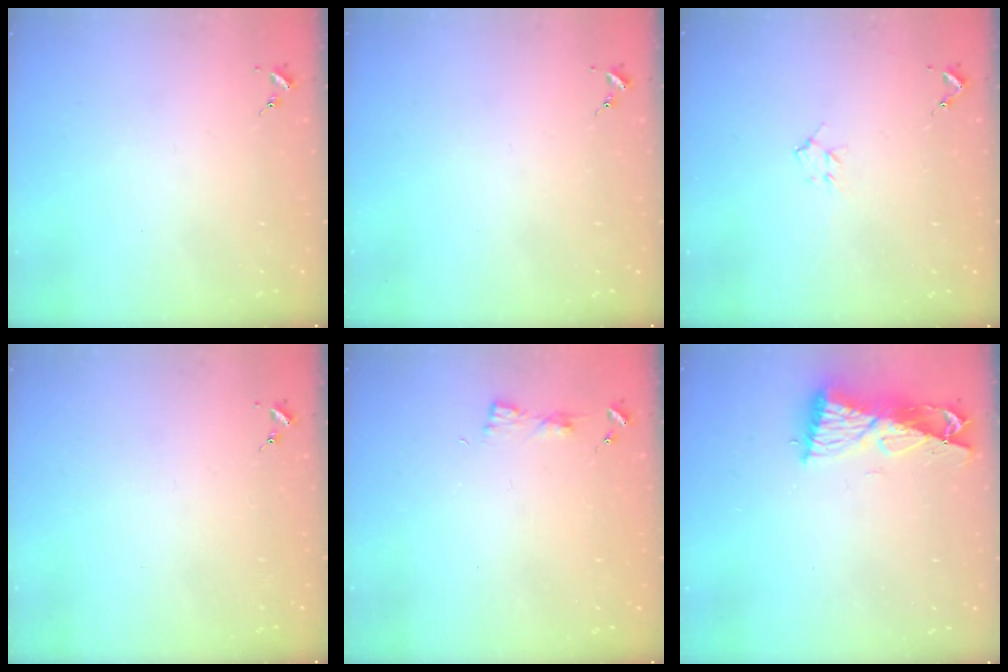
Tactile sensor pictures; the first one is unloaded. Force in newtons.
{"total": 0.0}
{"total": 5.6, "press": 5.5, "slide": 1.0}
{"total": 0.0}
{"total": 2.9, "press": 2.8, "slide": 0.3}
{"total": 9.6, "press": 9.5, "slide": 1.2}